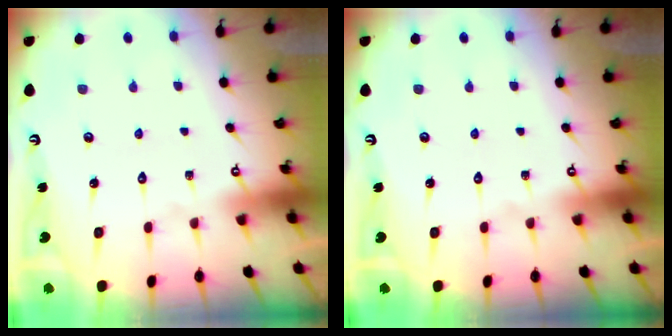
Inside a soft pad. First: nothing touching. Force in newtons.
{"total": 0.0}